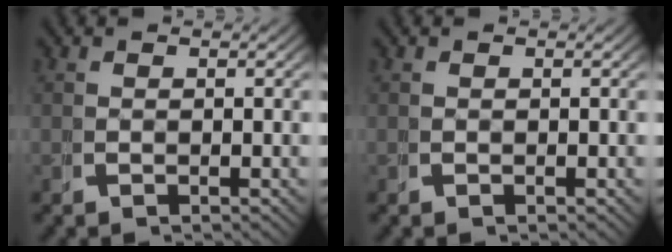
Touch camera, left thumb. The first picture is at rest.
{"total": 0.0}